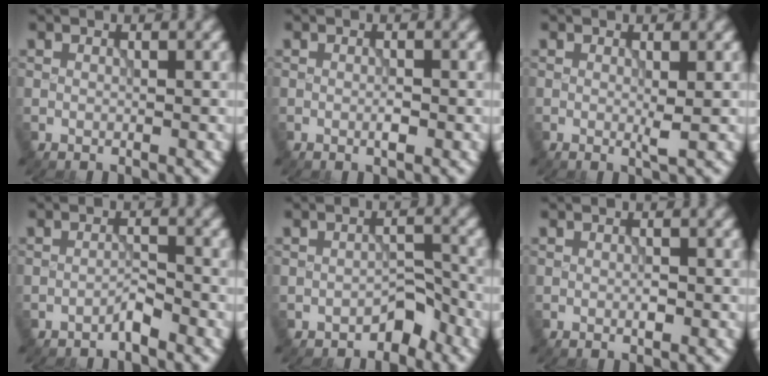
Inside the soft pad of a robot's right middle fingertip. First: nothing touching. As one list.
[{"total": 0.9, "force": [-0.3, 0.2, 0.8], "torque": [-0.016, -0.001, -0.005]}, {"total": 1.0, "force": [0.1, 0.0, 1.0], "torque": [-0.017, -0.004, -0.002]}, {"total": 1.2, "force": [-1.1, 0.1, 0.6], "torque": [-0.009, 0.006, -0.021]}, {"total": 2.3, "force": [-1.7, 1.1, 1.1], "torque": [-0.013, 0.009, -0.027]}, {"total": 0.8, "force": [-0.2, 0.3, 0.7], "torque": [-0.013, 0.000, -0.002]}]